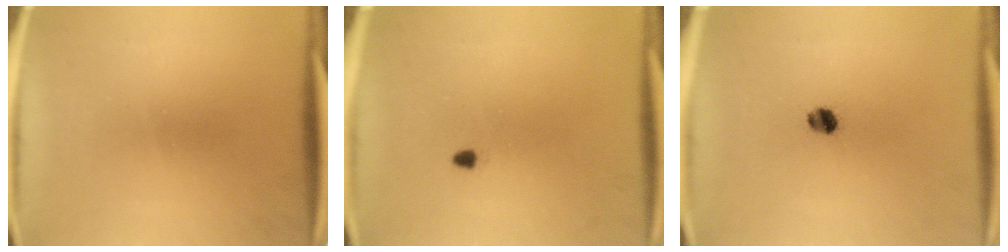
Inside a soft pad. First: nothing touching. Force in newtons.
{"total": 0.8}
{"total": 3.0}